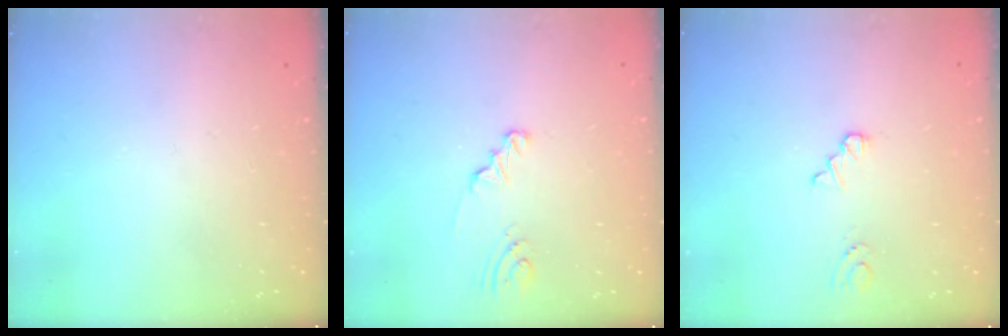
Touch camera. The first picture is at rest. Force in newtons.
{"total": 2.0, "press": 2.0, "slide": 0.2}
{"total": 1.1, "press": 1.1, "slide": 0.1}